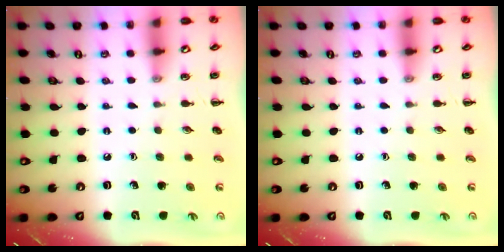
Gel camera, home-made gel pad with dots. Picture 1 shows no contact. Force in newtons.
{"total": 0.0}